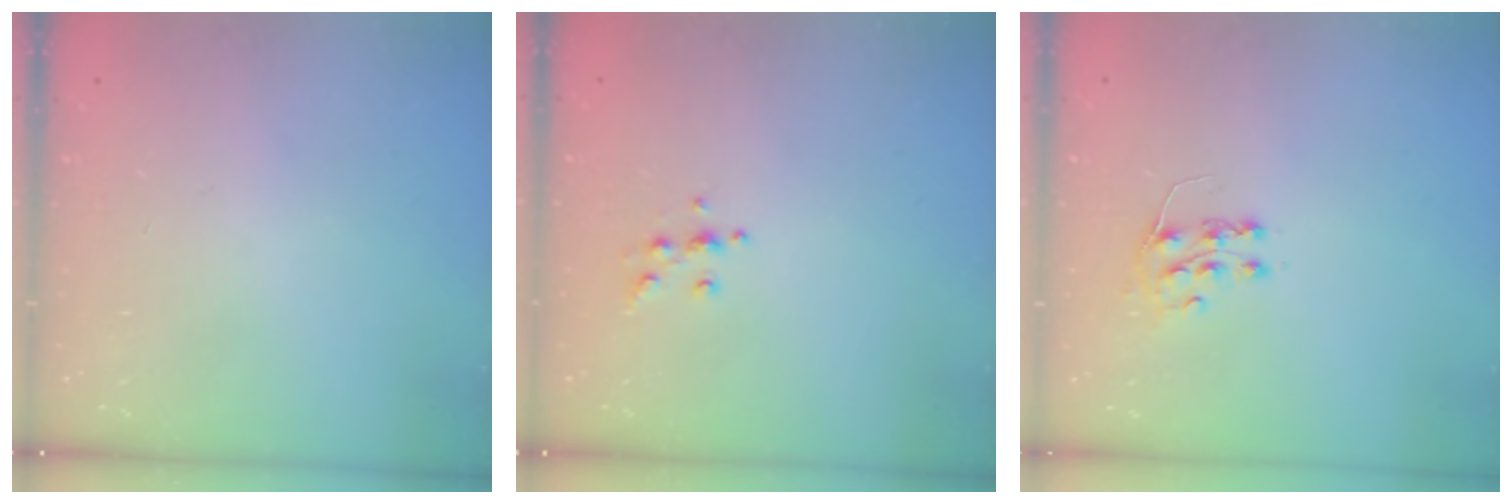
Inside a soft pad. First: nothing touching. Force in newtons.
{"total": 6.4, "press": 6.4, "slide": 0.5}
{"total": 7.3, "press": 7.3, "slide": 0.5}